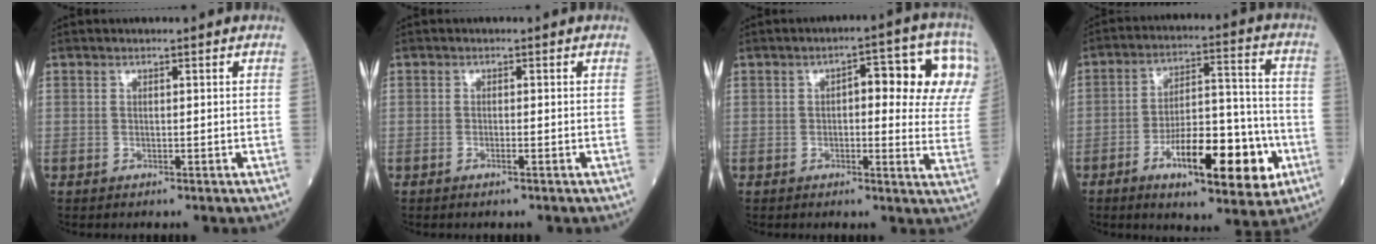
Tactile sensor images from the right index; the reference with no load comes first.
{"total": 0.9, "force": [-0.5, -0.1, 0.7], "torque": [-0.016, 0.000, -0.008]}
{"total": 13.6, "force": [3.9, 4.4, 12.3], "torque": [-0.146, 0.026, 0.037]}
{"total": 15.5, "force": [-6.3, 4.6, 13.4], "torque": [-0.208, 0.011, -0.093]}